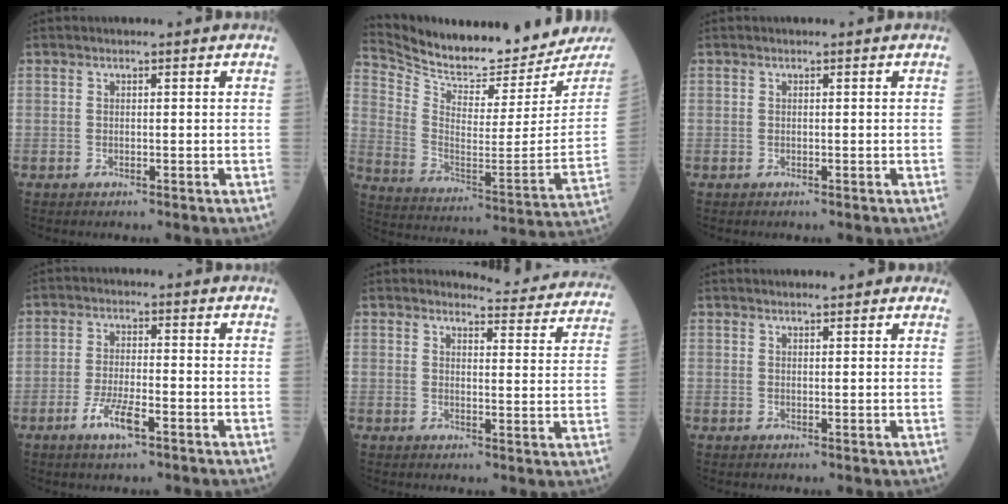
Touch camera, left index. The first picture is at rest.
{"total": 19.4, "force": [19.0, 2.1, 3.7], "torque": [-0.089, -0.083, 0.283]}
{"total": 0.0}
{"total": 5.0, "force": [-2.7, 0.9, 4.1], "torque": [-0.088, -0.004, -0.050]}
{"total": 11.5, "force": [11.3, 1.8, 1.0], "torque": [0.010, -0.057, 0.102]}
{"total": 3.7, "force": [3.3, 1.0, 1.5], "torque": [-0.017, 0.014, 0.034]}